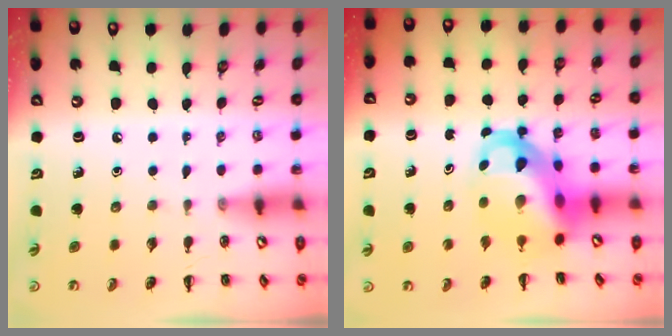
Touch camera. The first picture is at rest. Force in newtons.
{"total": 12.4, "press": 11.9, "slide": 3.2}